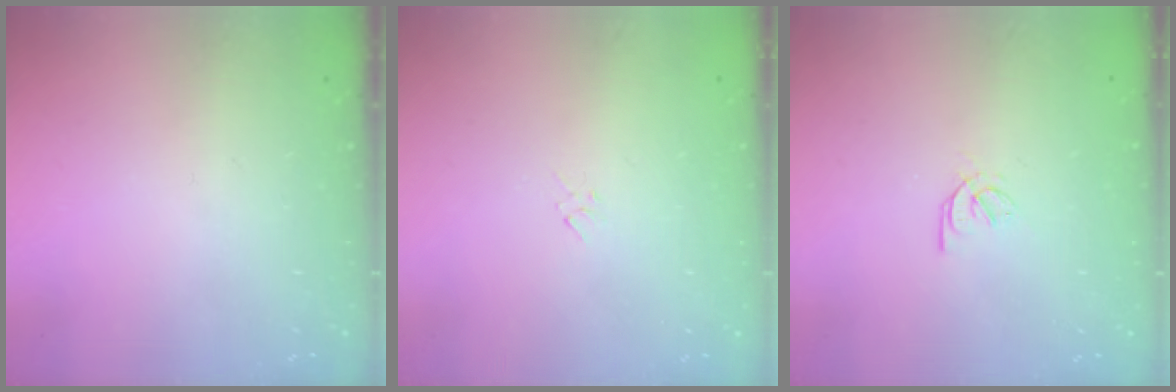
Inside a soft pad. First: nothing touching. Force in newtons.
{"total": 2.3, "press": 2.2, "slide": 0.6}
{"total": 2.1, "press": 2.0, "slide": 0.5}